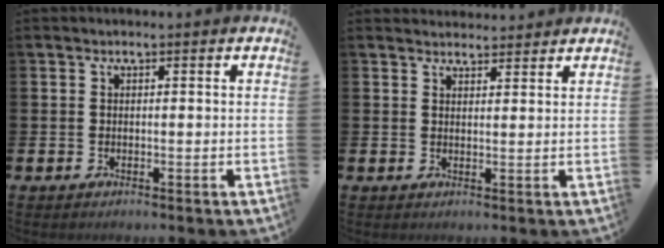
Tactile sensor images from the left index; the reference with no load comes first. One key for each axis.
{"total": 2.5, "fx": 2.4, "fy": 0.6, "fz": -0.1, "tx": 0.011, "ty": -0.015, "tz": 0.042}